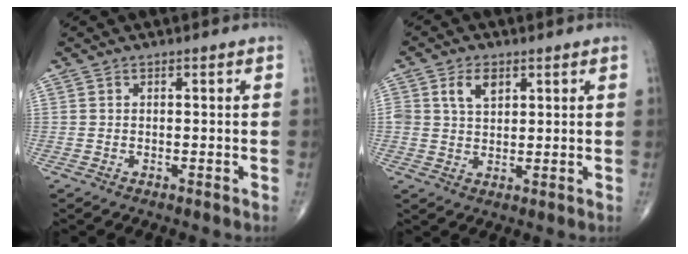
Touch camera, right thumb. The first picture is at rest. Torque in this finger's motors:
{"motor_torque": [0.72, 0.89, 0.43, 0.01, 0.23]}